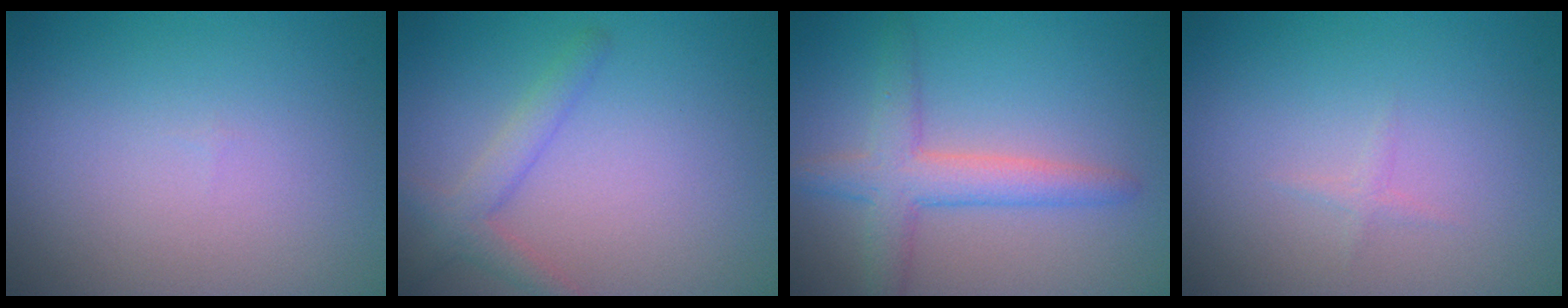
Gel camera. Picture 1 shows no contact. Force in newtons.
{"total": 2.4, "press": 2.4, "slide": 0.2}
{"total": 4.0, "press": 4.0, "slide": 0.2}
{"total": 0.6, "press": 0.6, "slide": 0.0}